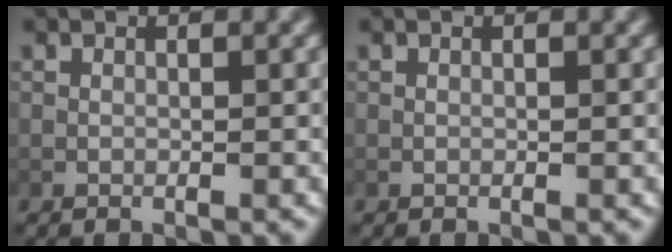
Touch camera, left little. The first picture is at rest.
{"total": 0.0}